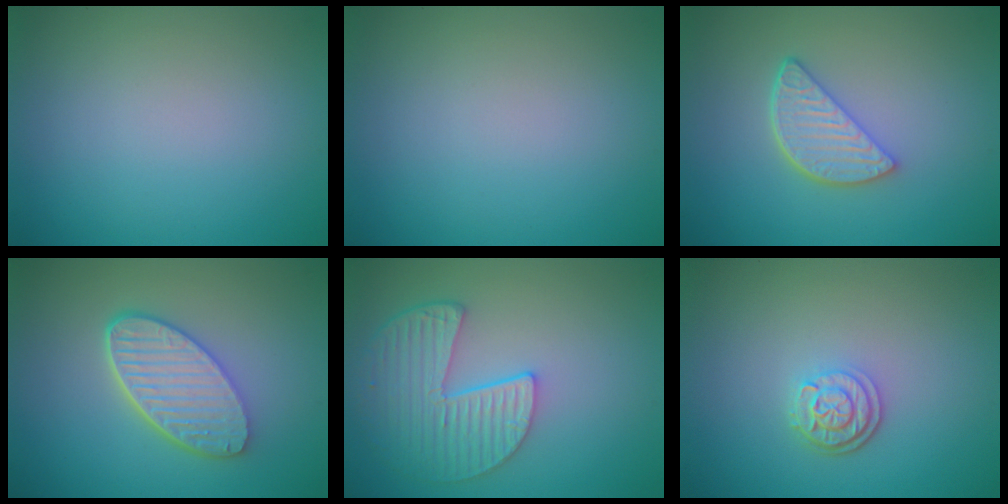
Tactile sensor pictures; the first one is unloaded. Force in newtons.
{"total": 0.0}
{"total": 3.7, "press": 3.0, "slide": 2.2}
{"total": 5.8, "press": 4.6, "slide": 3.7}
{"total": 5.4, "press": 4.7, "slide": 2.7}
{"total": 2.5, "press": 2.1, "slide": 1.4}